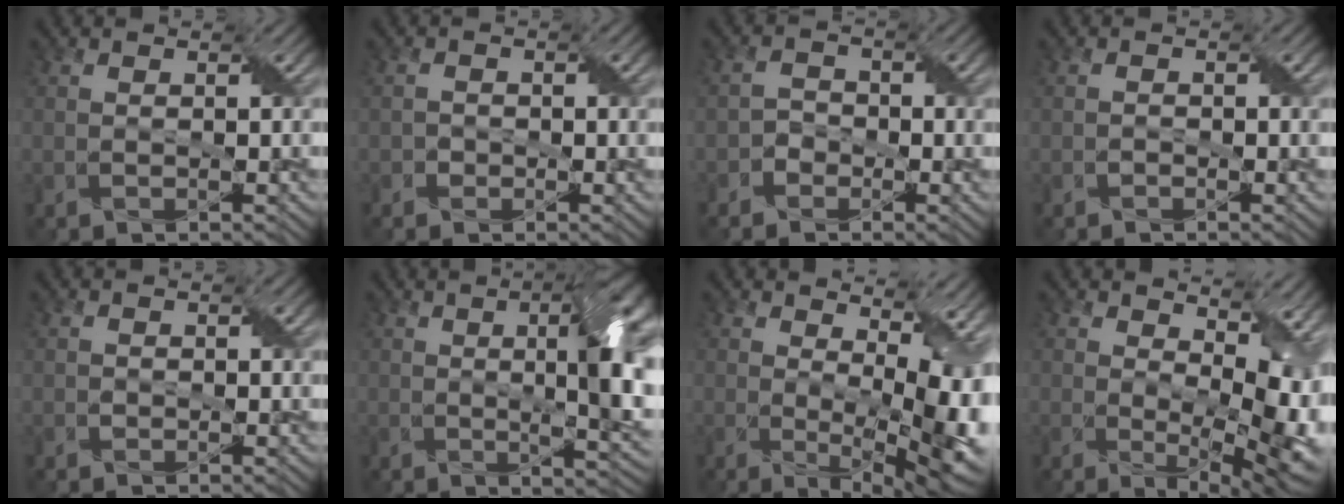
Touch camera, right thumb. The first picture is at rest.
{"total": 1.2, "force": [-0.5, 1.0, 0.3], "torque": [-0.004, 0.000, -0.009]}
{"total": 2.1, "force": [-1.3, 1.6, 0.5], "torque": [-0.008, 0.007, -0.030]}
{"total": 0.7, "force": [-0.5, 0.4, 0.4], "torque": [-0.007, 0.002, -0.008]}
{"total": 0.8, "force": [-0.1, 0.6, 0.4], "torque": [-0.008, -0.002, -0.003]}
{"total": 11.5, "force": [1.1, 3.8, 10.8], "torque": [-0.138, 0.011, 0.015]}
{"total": 12.5, "force": [1.5, 6.2, 10.8], "torque": [-0.150, -0.013, 0.060]}
{"total": 12.1, "force": [1.6, 7.0, 9.7], "torque": [-0.135, -0.022, 0.061]}